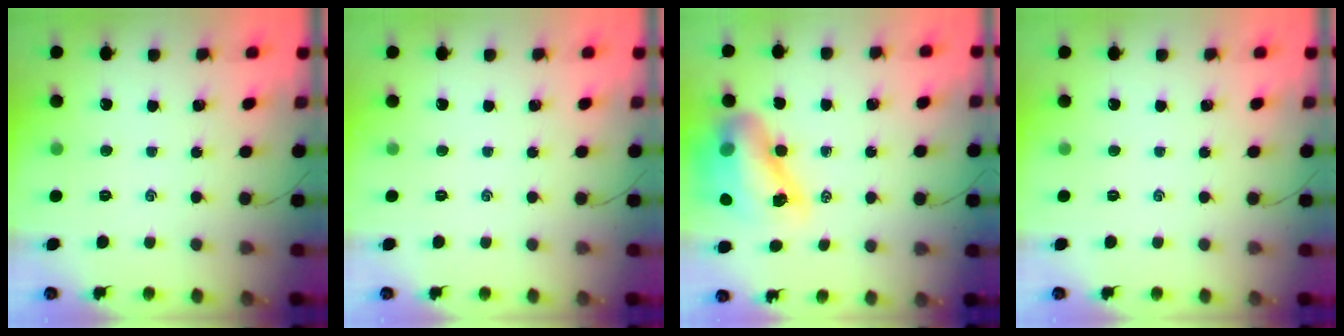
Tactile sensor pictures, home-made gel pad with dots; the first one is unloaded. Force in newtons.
{"total": 0.0}
{"total": 15.1, "press": 14.6, "slide": 4.0}
{"total": 0.0}